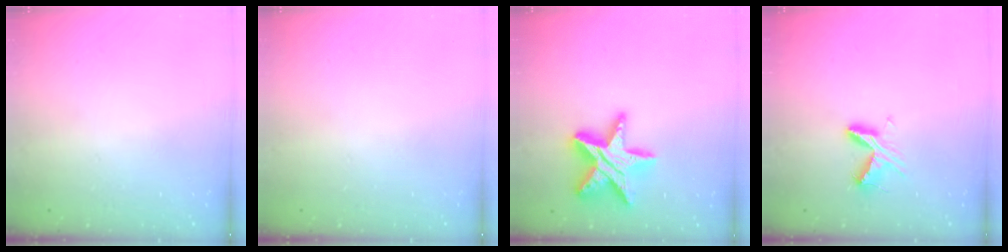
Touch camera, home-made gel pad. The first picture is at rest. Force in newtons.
{"total": 0.0}
{"total": 17.3, "press": 17.3, "slide": 1.2}
{"total": 6.7, "press": 6.7, "slide": 0.6}